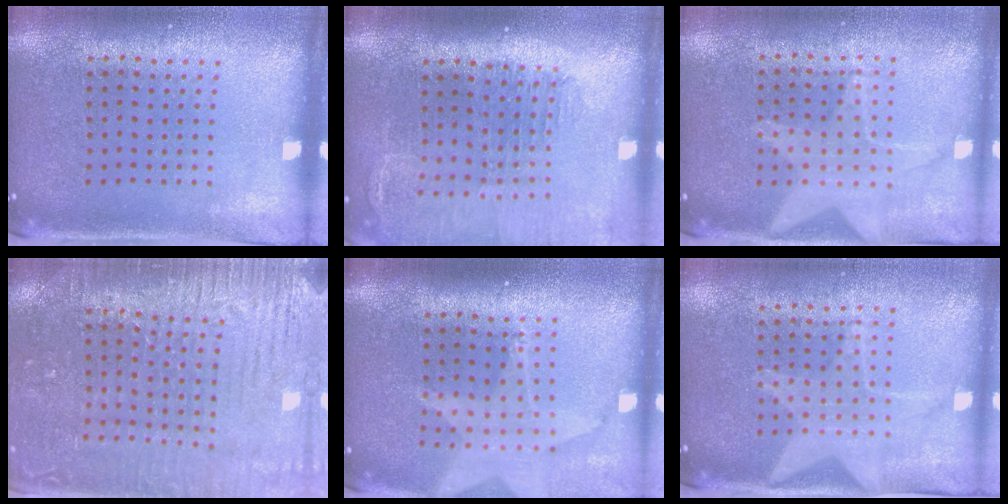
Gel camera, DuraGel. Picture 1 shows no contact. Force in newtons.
{"total": 1.5, "press": 1.5, "slide": 0.0}
{"total": 1.1, "press": 1.1, "slide": 0.1}
{"total": 3.4, "press": 3.3, "slide": 0.7}
{"total": 2.0, "press": 1.5, "slide": 1.2}
{"total": 1.6, "press": 1.5, "slide": 0.6}